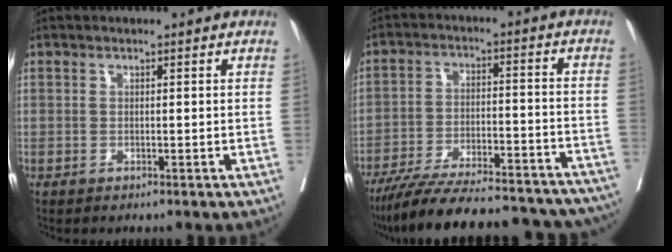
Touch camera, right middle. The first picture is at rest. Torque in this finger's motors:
{"motor_torque": [0.97, -1.17, 0.31, 0.15]}